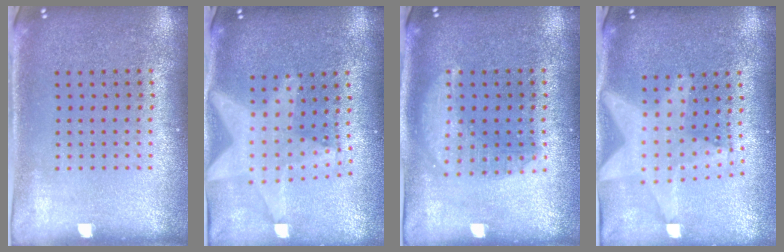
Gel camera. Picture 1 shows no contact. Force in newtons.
{"total": 2.1, "press": 1.8, "slide": 1.1}
{"total": 1.3, "press": 1.3, "slide": 0.2}
{"total": 2.1, "press": 1.8, "slide": 1.1}